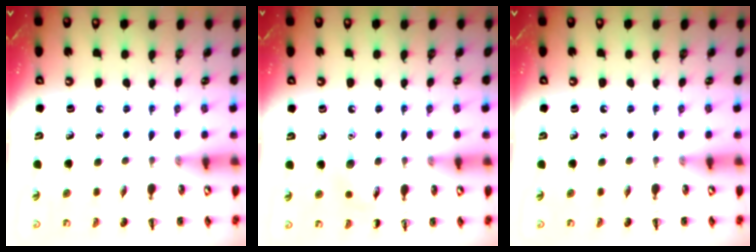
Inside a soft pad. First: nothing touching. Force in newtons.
{"total": 6.7, "press": 6.5, "slide": 1.4}
{"total": 0.0}